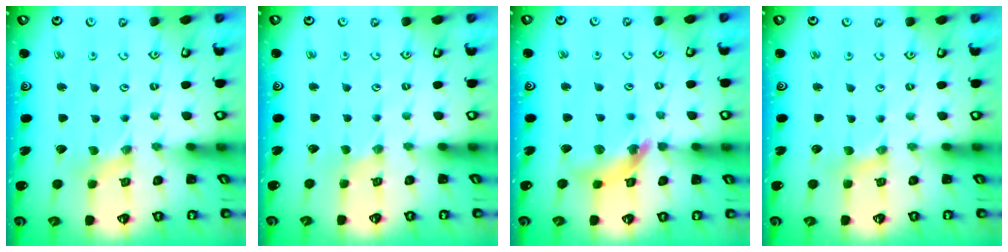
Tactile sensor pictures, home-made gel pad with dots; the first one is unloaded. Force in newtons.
{"total": 0.0}
{"total": 12.6, "press": 12.6, "slide": 1.5}
{"total": 0.6, "press": 0.6, "slide": 0.1}